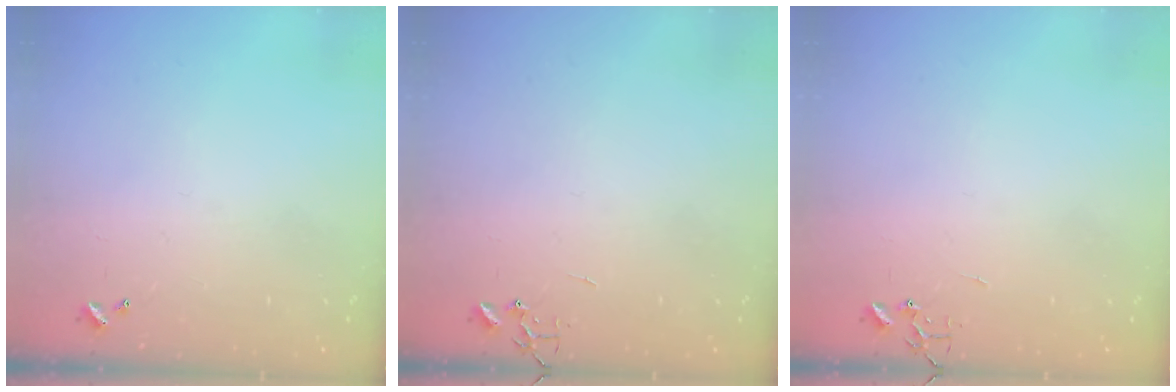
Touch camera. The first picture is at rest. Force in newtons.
{"total": 0.0}
{"total": 0.0}